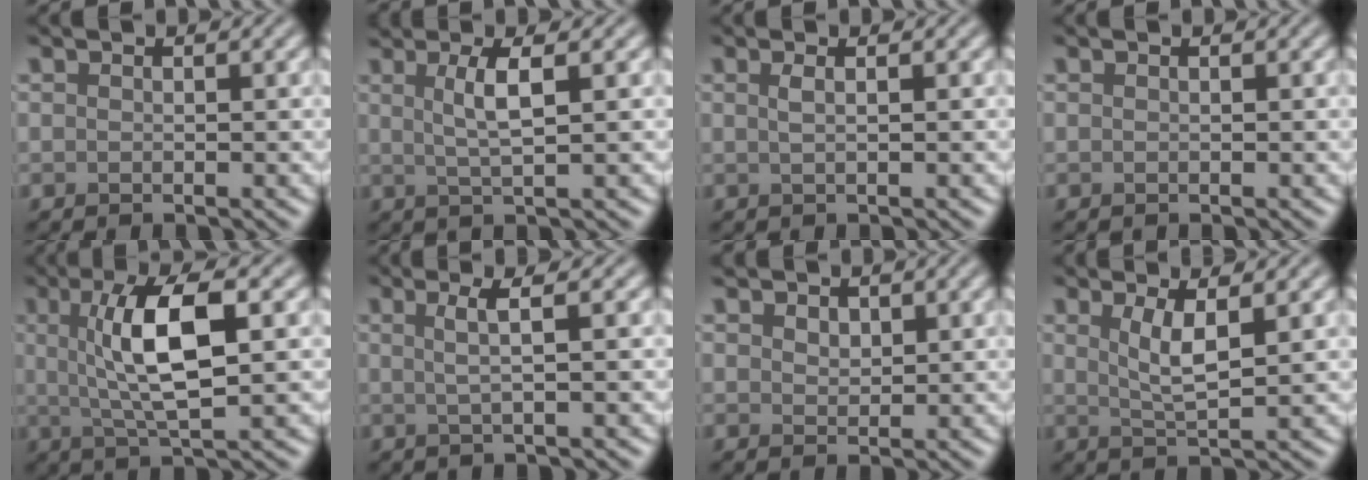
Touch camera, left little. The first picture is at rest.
{"total": 3.2, "force": [1.0, 0.6, 3.0], "torque": [-0.049, 0.003, 0.018]}
{"total": 1.2, "force": [0.3, 0.5, 1.0], "torque": [-0.013, 0.005, 0.003]}
{"total": 0.0}
{"total": 7.2, "force": [1.2, 1.9, 6.8], "torque": [-0.120, 0.008, 0.022]}
{"total": 2.4, "force": [0.5, 0.5, 2.3], "torque": [-0.042, 0.003, 0.005]}
{"total": 1.5, "force": [1.1, 0.9, 0.5], "torque": [-0.013, 0.000, 0.022]}
{"total": 3.2, "force": [1.2, 0.7, 2.9], "torque": [-0.054, -0.005, 0.024]}